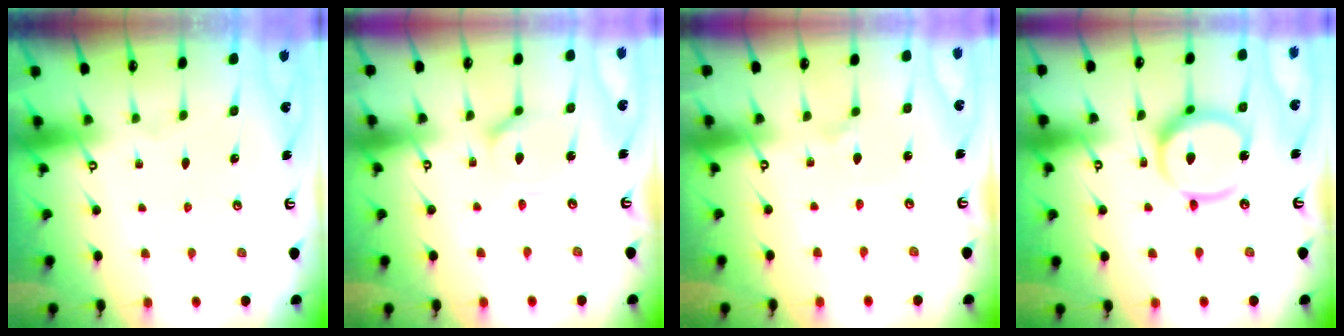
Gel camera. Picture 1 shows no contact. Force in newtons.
{"total": 8.9, "press": 8.9, "slide": 0.9}
{"total": 1.3, "press": 1.3, "slide": 0.3}
{"total": 13.3, "press": 13.2, "slide": 1.6}